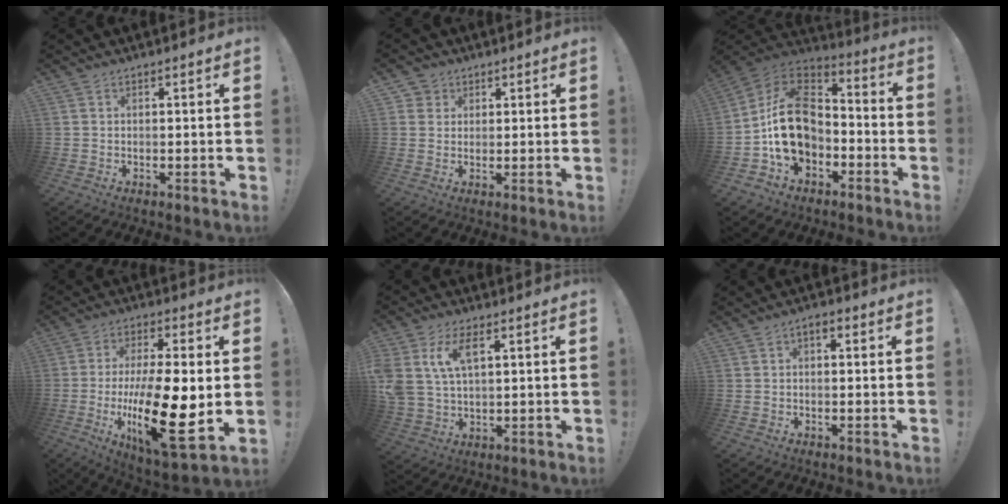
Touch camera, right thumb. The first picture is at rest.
{"total": 3.4, "force": [1.6, 3.0, 0.4], "torque": [-0.004, -0.004, 0.029]}
{"total": 19.3, "force": [-2.0, 14.5, 12.6], "torque": [-0.212, 0.018, -0.023]}
{"total": 22.4, "force": [-3.3, 7.9, 20.7], "torque": [-0.380, -0.006, -0.047]}
{"total": 9.9, "force": [4.3, 5.7, 6.8], "torque": [-0.150, -0.006, 0.079]}
{"total": 1.7, "force": [-0.3, 1.0, 1.2], "torque": [-0.025, 0.007, -0.006]}